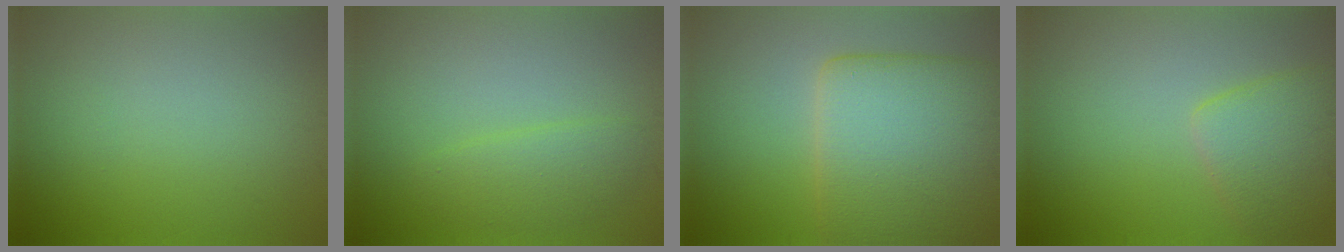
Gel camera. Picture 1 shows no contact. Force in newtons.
{"total": 2.3, "press": 2.3, "slide": 0.0}
{"total": 10.7, "press": 10.7, "slide": 0.5}
{"total": 3.6, "press": 3.5, "slide": 0.2}